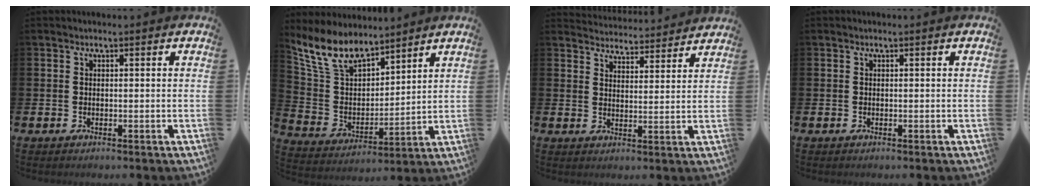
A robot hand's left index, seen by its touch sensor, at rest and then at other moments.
{"total": 9.5, "force": [7.9, 4.2, 3.2], "torque": [-0.111, -0.036, 0.149]}
{"total": 4.1, "force": [4.1, 0.4, -0.3], "torque": [-0.006, -0.033, 0.072]}
{"total": 0.0}